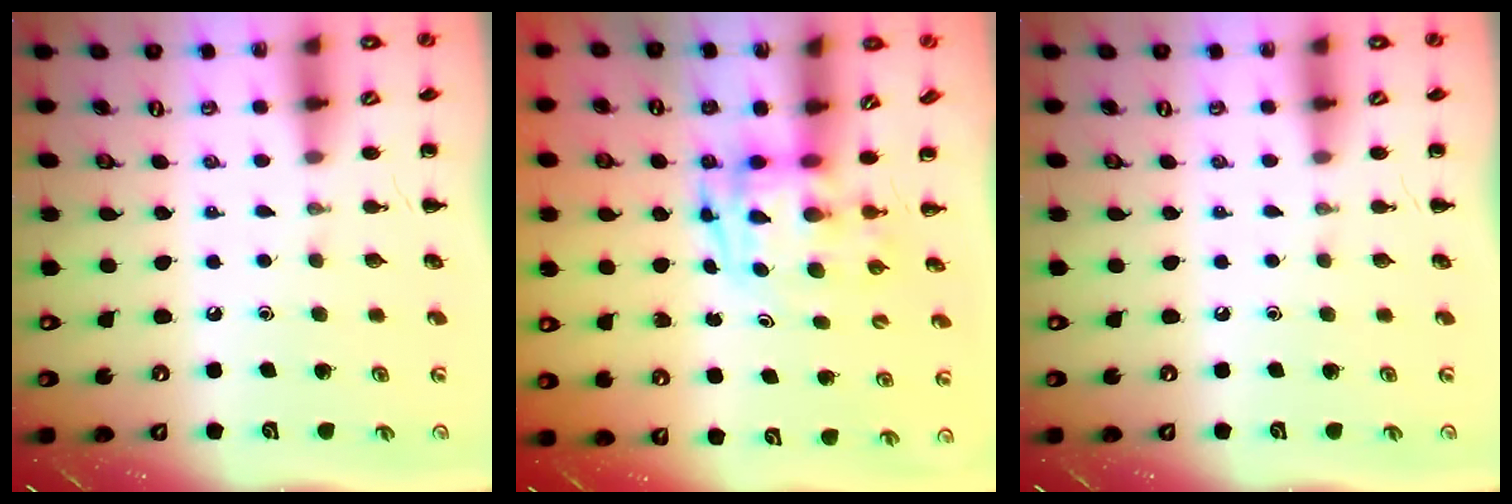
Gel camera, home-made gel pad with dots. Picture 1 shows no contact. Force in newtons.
{"total": 3.3, "press": 3.2, "slide": 0.6}
{"total": 0.0}